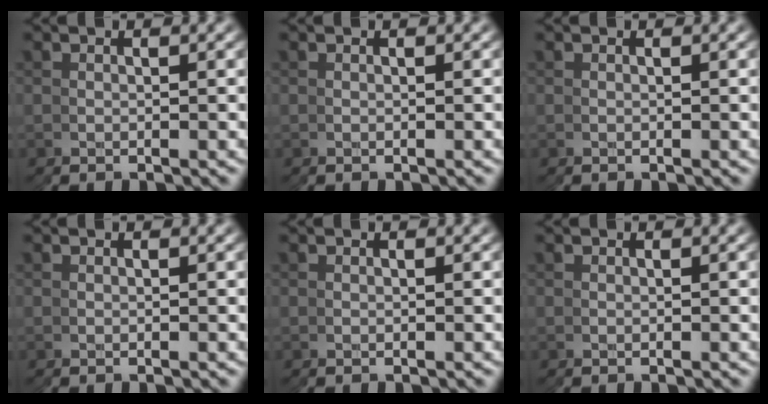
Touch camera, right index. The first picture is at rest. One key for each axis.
{"total": 0.0}
{"total": 0.0}
{"total": 0.0}
{"total": 0.0}
{"total": 0.0}